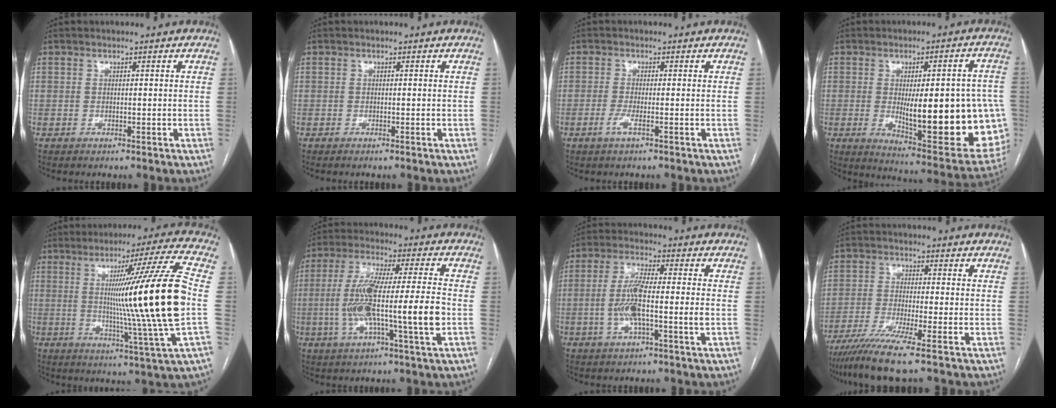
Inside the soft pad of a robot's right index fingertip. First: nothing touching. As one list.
[{"total": 0.0}, {"total": 2.0, "force": [-0.9, 0.1, 1.8], "torque": [-0.036, -0.004, -0.019]}, {"total": 23.7, "force": [-2.9, 6.1, 22.7], "torque": [-0.225, 0.001, -0.008]}, {"total": 20.0, "force": [0.6, -3.7, 19.7], "torque": [-0.299, -0.021, -0.006]}, {"total": 15.2, "force": [-2.3, 0.5, 15.0], "torque": [-0.282, 0.004, -0.046]}, {"total": 8.3, "force": [-1.3, 0.6, 8.2], "torque": [-0.167, 0.005, -0.028]}, {"total": 9.0, "force": [-6.4, -1.3, 6.2], "torque": [-0.107, -0.028, -0.113]}]